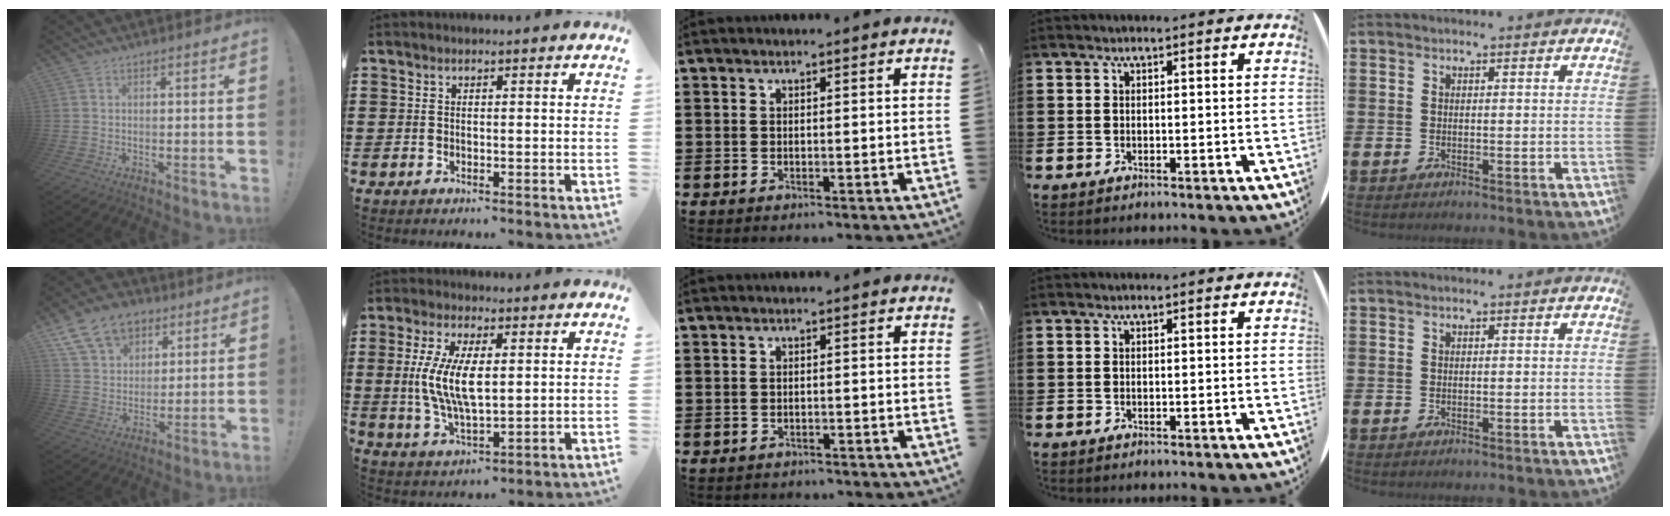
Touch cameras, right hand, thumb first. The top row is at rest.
{"thumb": {"total": 15.4, "force": [8.5, 11.0, 6.6], "torque": [-0.107, -0.043, 0.165]}, "index": {"total": 9.0, "force": [0.7, 3.7, 8.2], "torque": [-0.174, 0.003, 0.009]}, "middle": {"total": 0.8, "force": [-0.8, 0.1, 0.0], "torque": [-0.002, 0.001, -0.018]}}